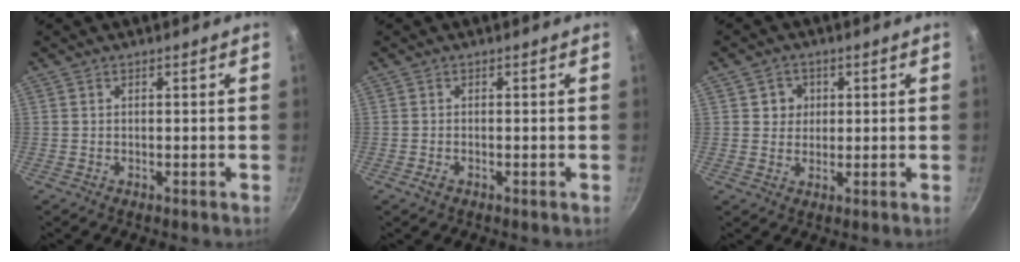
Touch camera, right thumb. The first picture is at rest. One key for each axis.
{"total": 1.1, "fx": -0.6, "fy": 0.5, "fz": 0.8, "tx": -0.018, "ty": 0.002, "tz": -0.012}
{"total": 3.8, "fx": 1.0, "fy": 3.6, "fz": 0.9, "tx": 0.014, "ty": 0.002, "tz": 0.012}